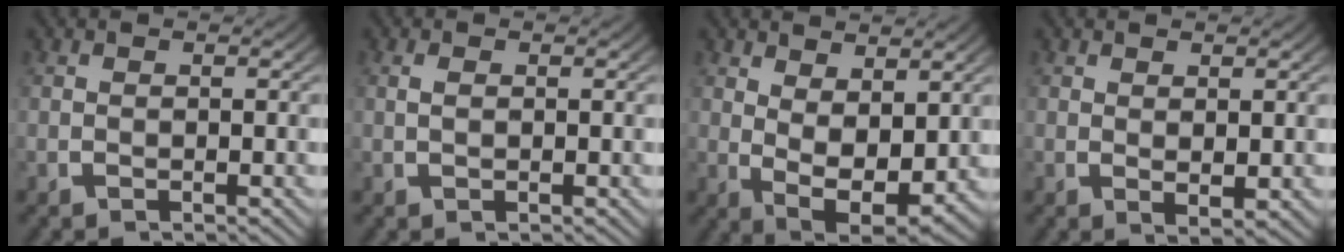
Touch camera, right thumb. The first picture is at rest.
{"total": 0.6, "force": [0.2, 0.2, 0.5], "torque": [-0.009, -0.001, 0.006]}
{"total": 6.3, "force": [-0.1, 4.0, 4.9], "torque": [-0.094, -0.038, 0.014]}
{"total": 1.3, "force": [0.7, 0.5, 1.0], "torque": [-0.012, -0.006, 0.017]}